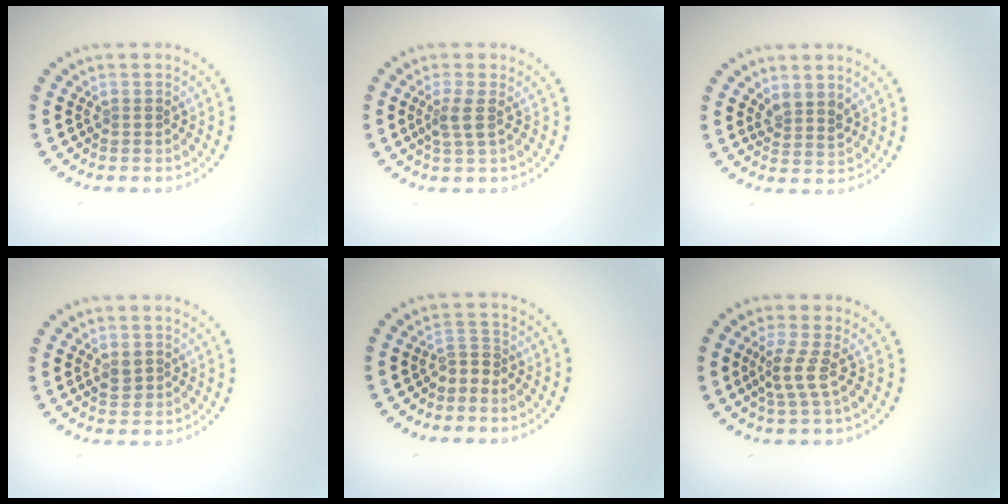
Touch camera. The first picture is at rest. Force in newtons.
{"total": 1.7, "press": 1.4, "slide": 1.1}
{"total": 1.9, "press": 1.6, "slide": 1.0}
{"total": 1.5, "press": 1.5, "slide": 0.3}
{"total": 1.7, "press": 1.1, "slide": 1.3}
{"total": 2.3, "press": 1.5, "slide": 1.7}